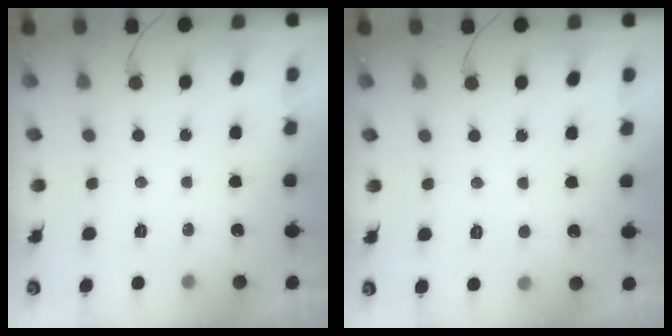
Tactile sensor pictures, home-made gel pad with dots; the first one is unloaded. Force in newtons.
{"total": 2.1, "press": 2.1, "slide": 0.2}